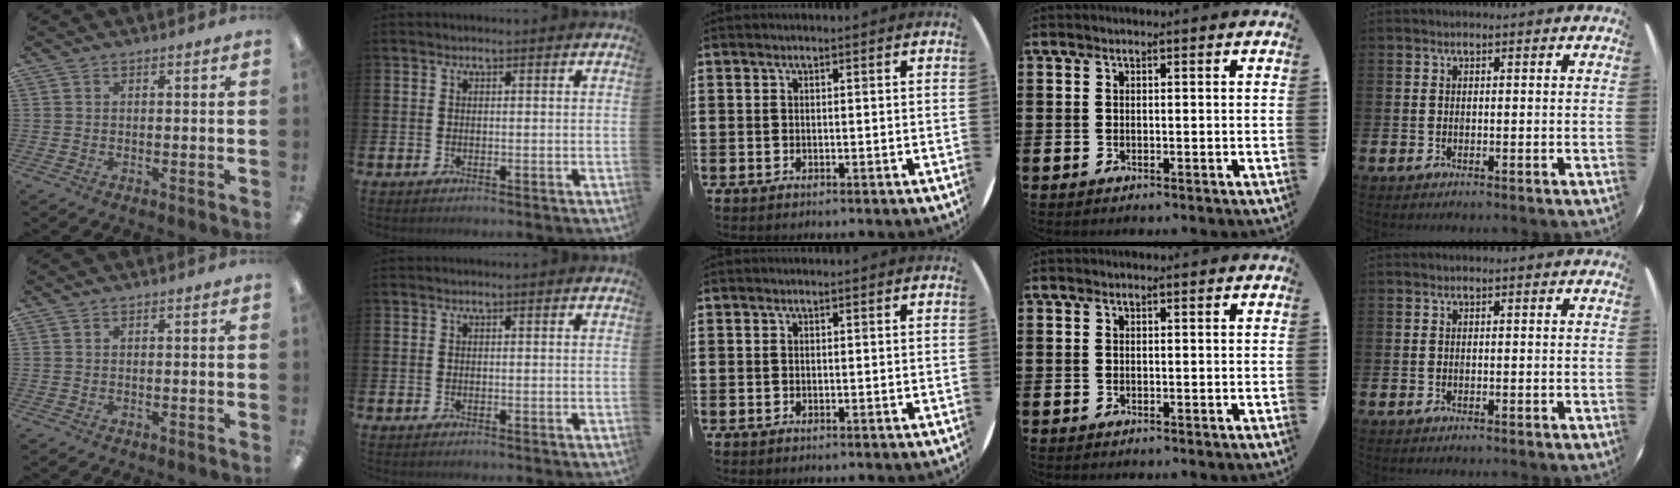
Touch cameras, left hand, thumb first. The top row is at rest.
{}